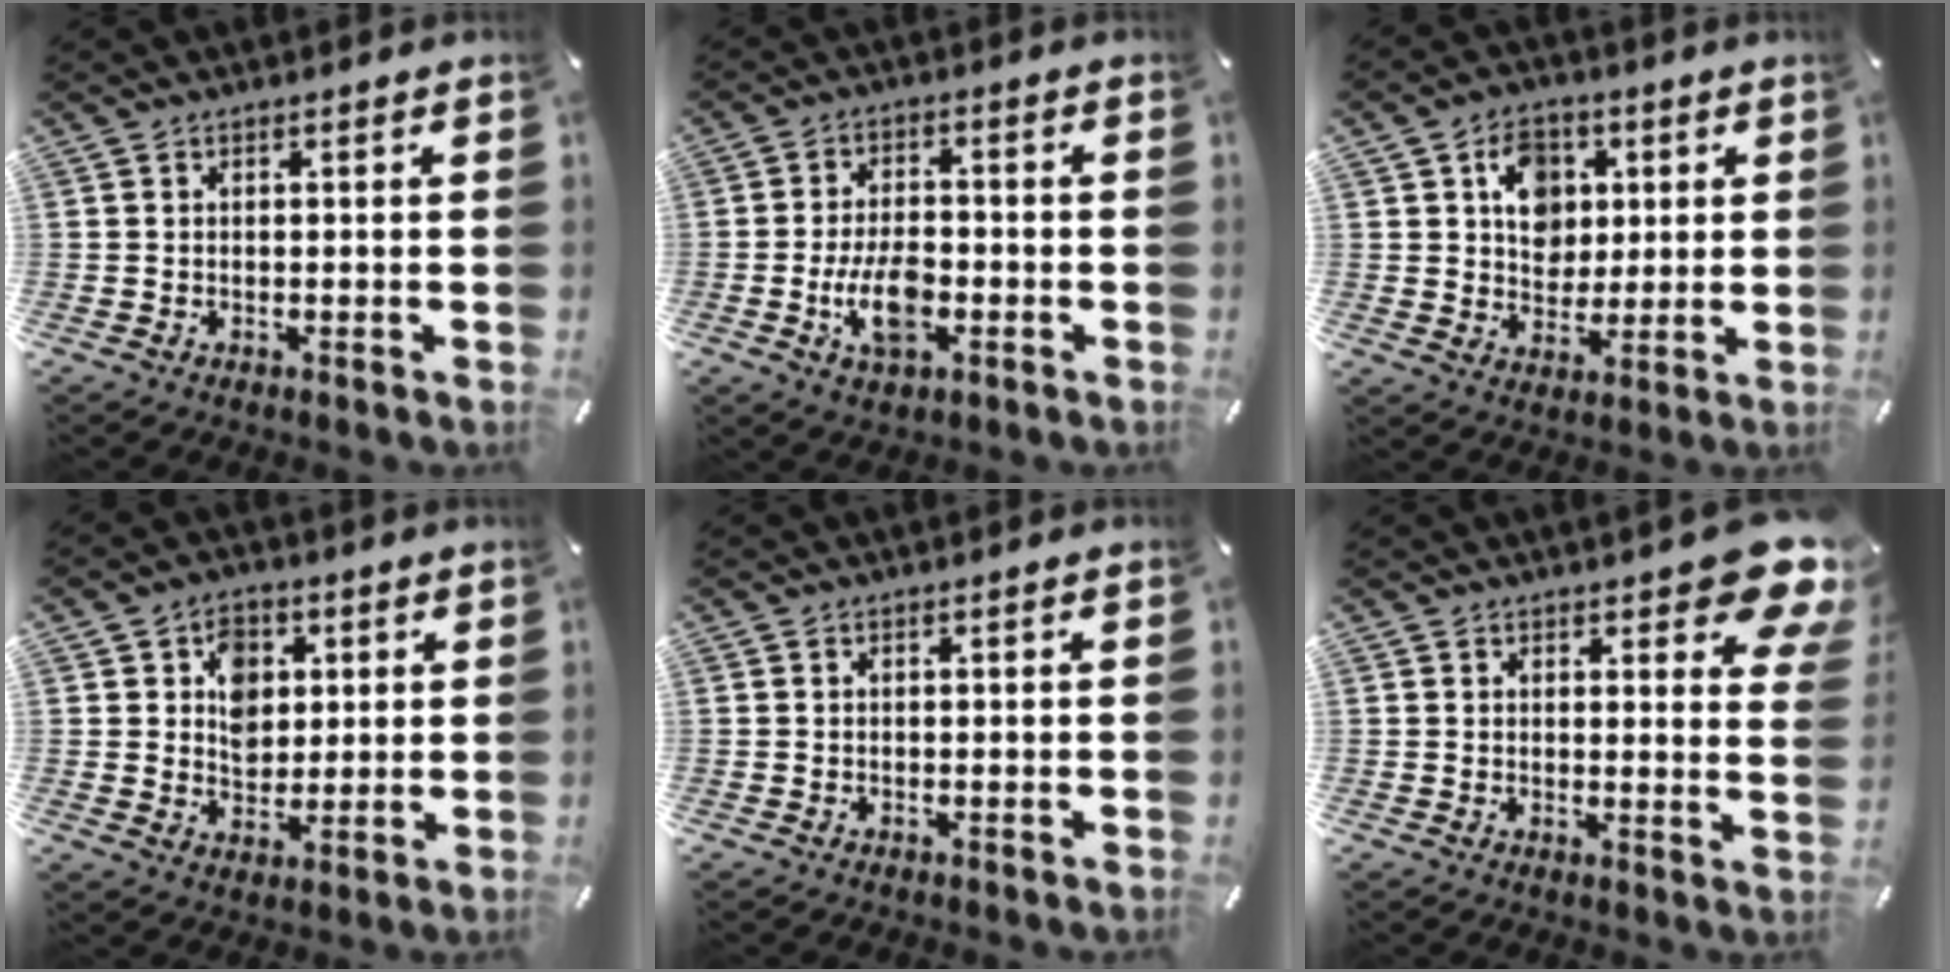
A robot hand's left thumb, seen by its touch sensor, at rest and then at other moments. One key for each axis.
{"total": 8.8, "fx": -2.7, "fy": 4.7, "fz": 6.9, "tx": -0.145, "ty": 0.007, "tz": -0.046}
{"total": 9.8, "fx": 2.8, "fy": 8.4, "fz": 4.2, "tx": -0.060, "ty": 0.000, "tz": 0.052}
{"total": 7.6, "fx": 1.9, "fy": 6.4, "fz": 3.6, "tx": -0.041, "ty": -0.003, "tz": 0.031}
{"total": 0.0}
{"total": 10.4, "fx": 6.6, "fy": 3.8, "fz": 7.1, "tx": -0.076, "ty": -0.050, "tz": 0.113}